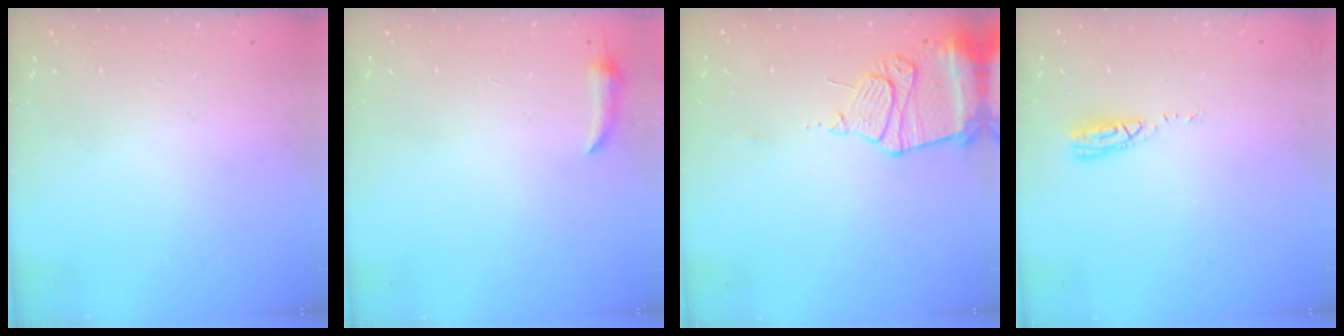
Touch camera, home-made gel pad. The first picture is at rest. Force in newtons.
{"total": 3.8, "press": 3.7, "slide": 0.8}
{"total": 13.3, "press": 13.2, "slide": 1.4}
{"total": 7.6, "press": 7.6, "slide": 0.7}